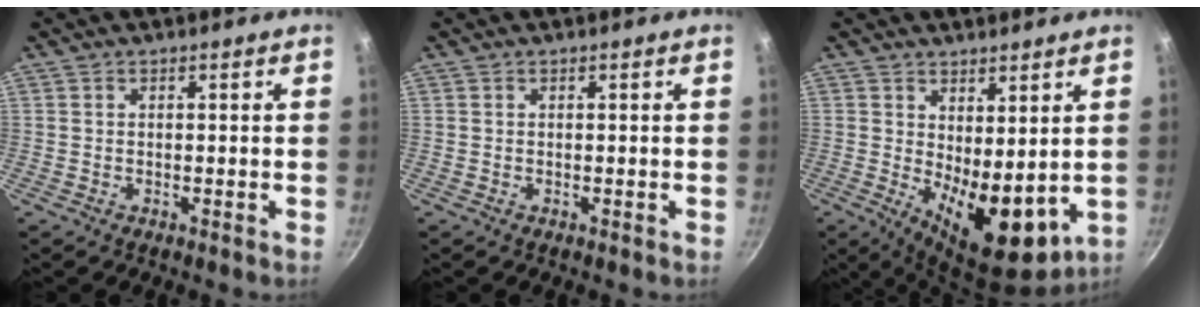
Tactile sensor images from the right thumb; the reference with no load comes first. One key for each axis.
{"total": 0.0}
{"total": 11.4, "fx": 1.0, "fy": 5.6, "fz": 9.9, "tx": -0.119, "ty": -0.035, "tz": 0.029}